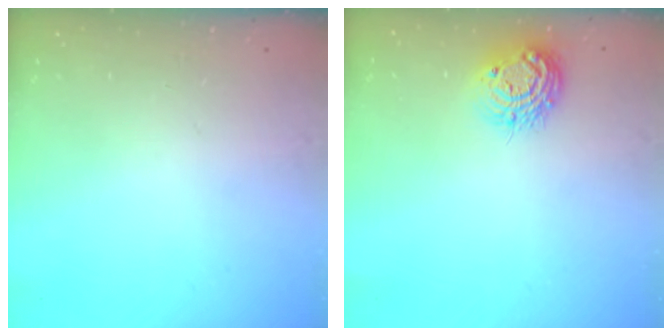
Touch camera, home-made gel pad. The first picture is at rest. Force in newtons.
{"total": 11.0, "press": 11.0, "slide": 0.7}